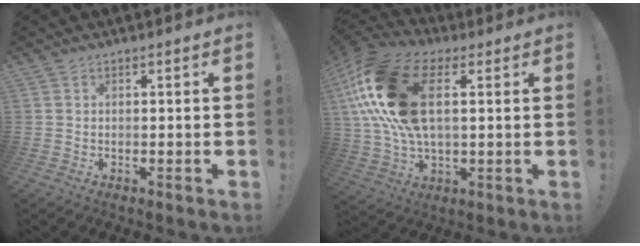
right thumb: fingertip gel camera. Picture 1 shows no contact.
{"total": 22.0, "force": [5.4, 12.7, 17.2], "torque": [-0.343, -0.007, 0.099]}